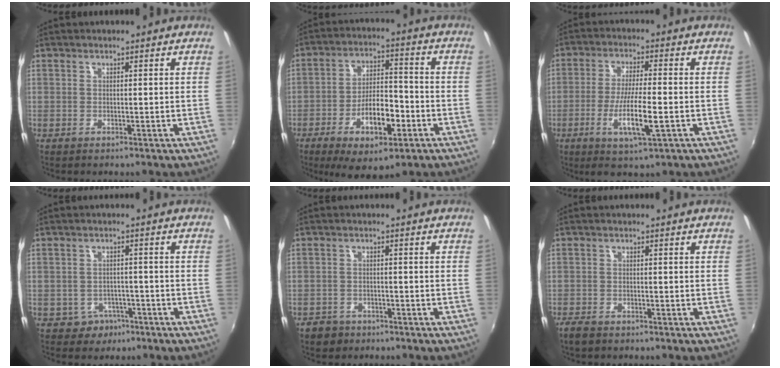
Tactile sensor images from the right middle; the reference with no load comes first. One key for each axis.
{"total": 12.9, "fx": -6.0, "fy": 4.8, "fz": 10.4, "tx": -0.191, "ty": 0.001, "tz": -0.093}
{"total": 9.0, "fx": -3.2, "fy": 0.9, "fz": 8.4, "tx": -0.160, "ty": -0.016, "tz": -0.059}
{"total": 4.0, "fx": -2.3, "fy": 3.2, "fz": 0.6, "tx": -0.025, "ty": 0.007, "tz": -0.028}
{"total": 3.5, "fx": -2.6, "fy": 2.1, "fz": 1.0, "tx": -0.035, "ty": -0.002, "tz": -0.043}
{"total": 2.9, "fx": -2.3, "fy": 1.0, "fz": 1.4, "tx": -0.037, "ty": -0.010, "tz": -0.047}